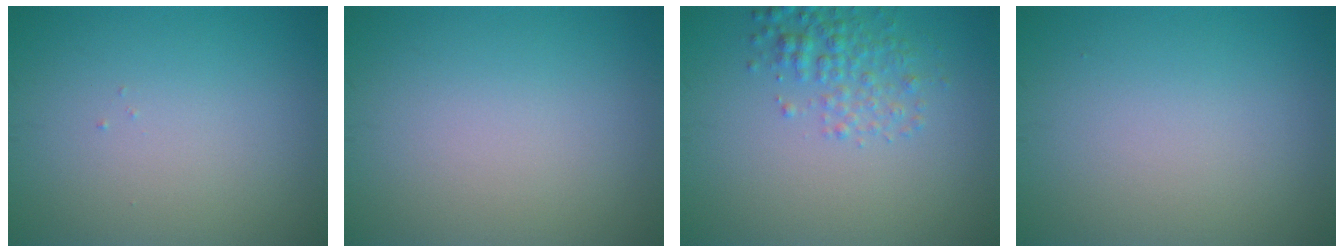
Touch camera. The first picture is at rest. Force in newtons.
{"total": 0.0}
{"total": 2.6, "press": 2.6, "slide": 0.1}
{"total": 0.0}